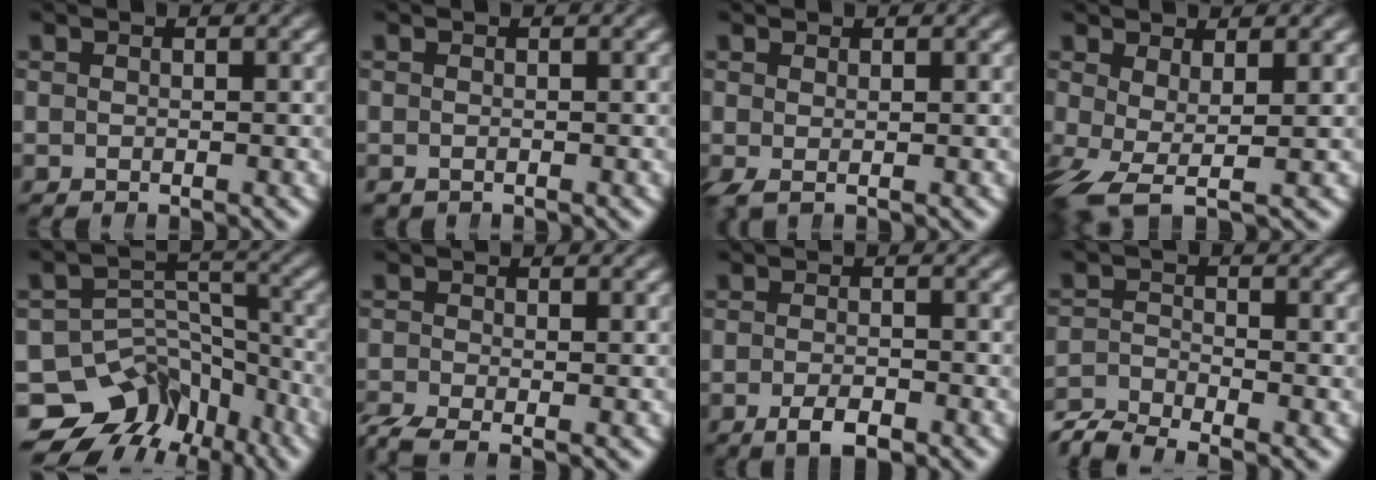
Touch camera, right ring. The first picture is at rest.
{"total": 0.5, "force": [-0.4, 0.3, 0.1], "torque": [-0.006, -0.005, -0.005]}
{"total": 0.7, "force": [0.1, -0.2, 0.7], "torque": [-0.015, -0.009, 0.007]}
{"total": 5.5, "force": [-3.3, 2.5, 3.6], "torque": [-0.090, -0.045, -0.033]}
{"total": 13.3, "force": [-5.5, 10.4, 6.1], "torque": [-0.108, -0.054, -0.081]}
{"total": 3.3, "force": [-2.2, 1.8, 1.8], "torque": [-0.039, -0.015, -0.031]}
{"total": 2.9, "force": [-1.9, 1.2, 1.8], "torque": [-0.030, -0.006, -0.033]}
{"total": 4.7, "force": [-4.0, 1.8, 1.5], "torque": [-0.027, -0.020, -0.064]}